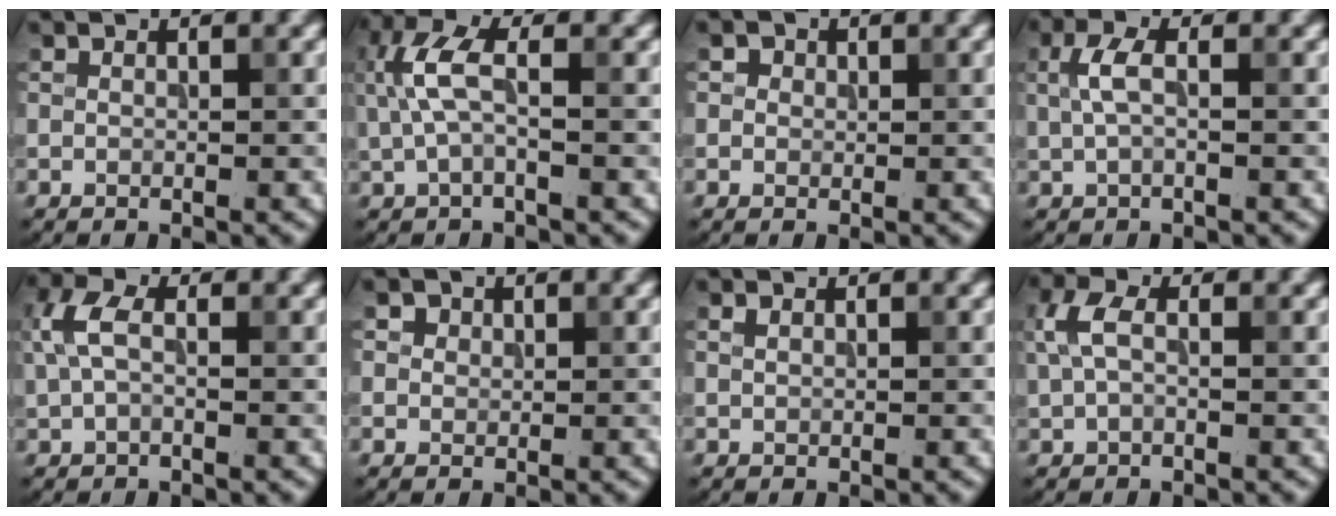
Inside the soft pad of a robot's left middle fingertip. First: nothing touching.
{"total": 3.9, "force": [0.6, 1.6, 3.5], "torque": [-0.083, 0.010, 0.006]}
{"total": 1.6, "force": [0.8, 1.3, 0.6], "torque": [-0.008, 0.004, 0.002]}
{"total": 2.5, "force": [0.4, 1.0, 2.2], "torque": [-0.051, 0.006, 0.004]}
{"total": 3.5, "force": [0.7, 2.1, 2.7], "torque": [-0.071, 0.011, 0.008]}
{"total": 2.3, "force": [1.4, 1.7, 0.9], "torque": [-0.021, 0.004, 0.017]}
{"total": 0.6, "force": [0.3, 0.4, 0.3], "torque": [-0.008, 0.000, 0.008]}
{"total": 3.0, "force": [0.7, 1.8, 2.3], "torque": [-0.058, 0.010, 0.008]}